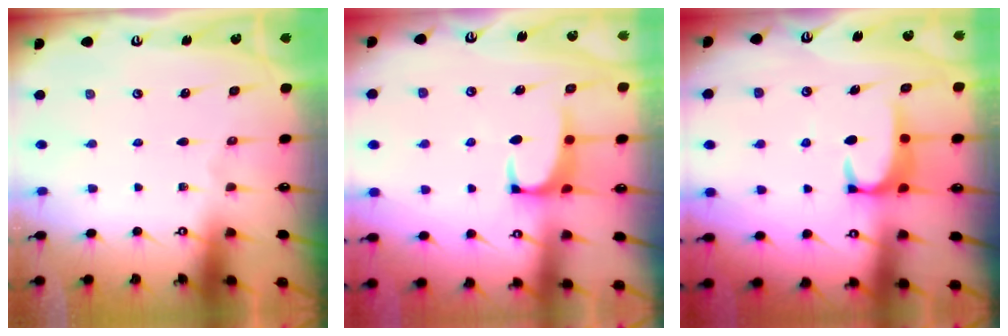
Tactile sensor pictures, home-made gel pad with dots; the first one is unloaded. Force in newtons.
{"total": 0.7, "press": 0.4, "slide": 0.6}
{"total": 2.5, "press": 2.4, "slide": 0.7}